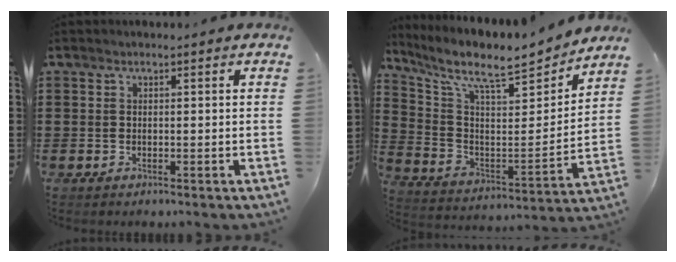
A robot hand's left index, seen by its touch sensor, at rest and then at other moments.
{"total": 9.1, "force": [7.7, 1.8, 4.5], "torque": [-0.110, -0.063, 0.123]}